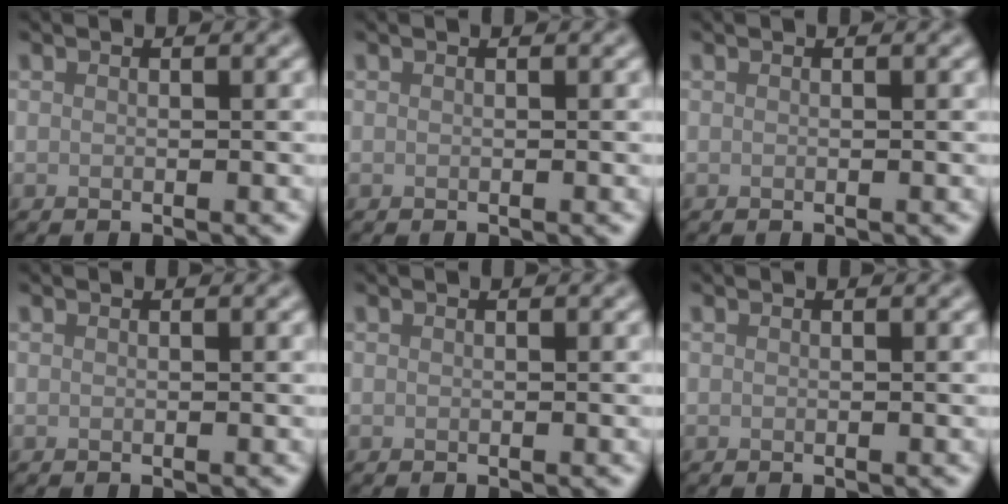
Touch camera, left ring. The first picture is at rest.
{"total": 0.0}
{"total": 0.0}
{"total": 0.0}
{"total": 0.0}
{"total": 0.0}